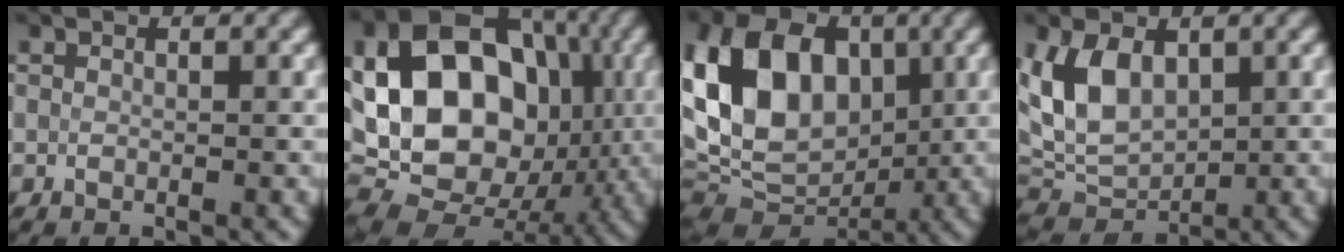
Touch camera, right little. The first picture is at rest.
{"total": 18.9, "force": [1.7, 14.3, 12.2], "torque": [-0.224, 0.014, 0.033]}
{"total": 13.7, "force": [1.7, 9.5, 9.6], "torque": [-0.191, 0.028, 0.016]}
{"total": 6.6, "force": [1.6, 4.3, 4.8], "torque": [-0.100, 0.002, 0.025]}